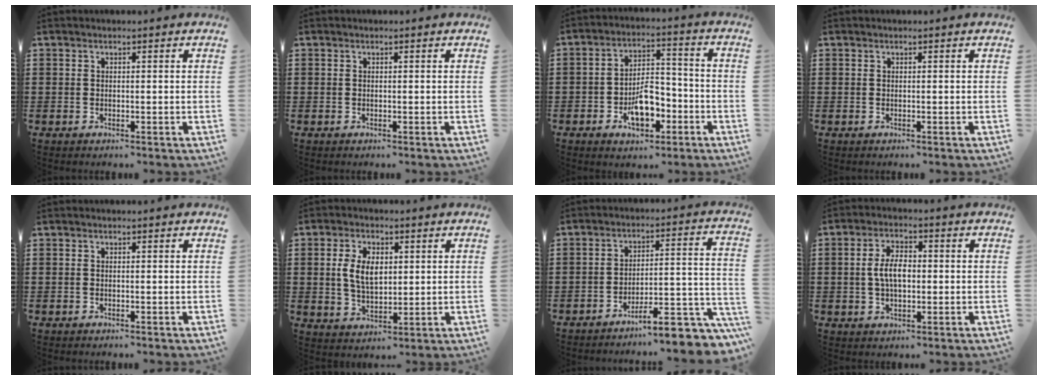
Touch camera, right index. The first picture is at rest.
{"total": 0.0}
{"total": 7.6, "force": [-3.3, 4.1, 5.5], "torque": [-0.086, 0.009, -0.058]}
{"total": 0.0}
{"total": 0.0}
{"total": 6.1, "force": [1.0, 3.6, 4.9], "torque": [-0.103, 0.009, 0.011]}
{"total": 8.6, "force": [-7.0, 1.4, 4.8], "torque": [-0.066, 0.005, -0.130]}
{"total": 5.5, "force": [-0.1, 2.8, 4.7], "torque": [-0.105, 0.004, -0.008]}